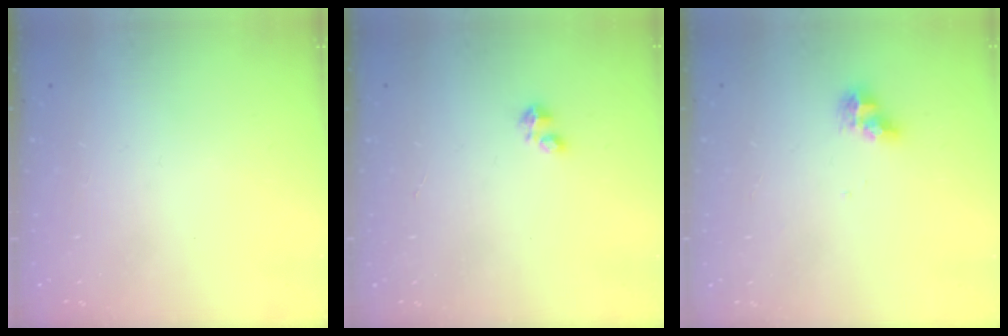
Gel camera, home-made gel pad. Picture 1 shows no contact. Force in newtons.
{"total": 1.8, "press": 1.8, "slide": 0.4}
{"total": 7.8, "press": 7.7, "slide": 0.9}